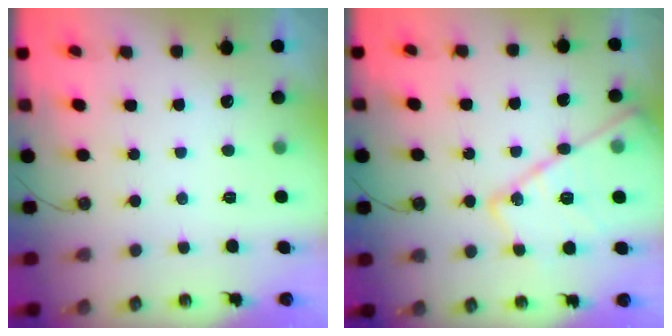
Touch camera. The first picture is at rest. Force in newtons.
{"total": 17.5, "press": 17.4, "slide": 1.6}